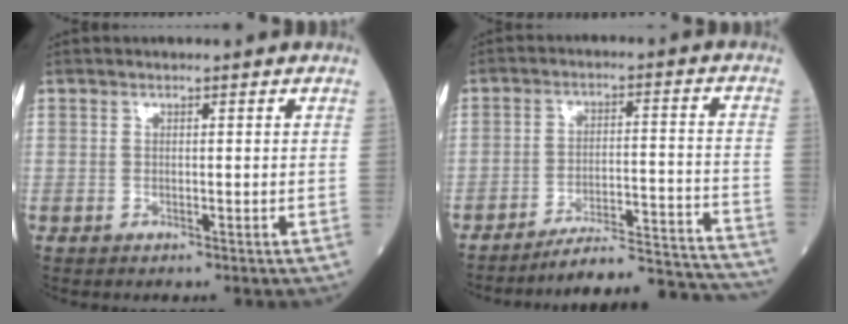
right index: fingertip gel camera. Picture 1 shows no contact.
{"total": 18.2, "force": [-17.8, -0.2, 3.4], "torque": [-0.026, 0.012, -0.244]}